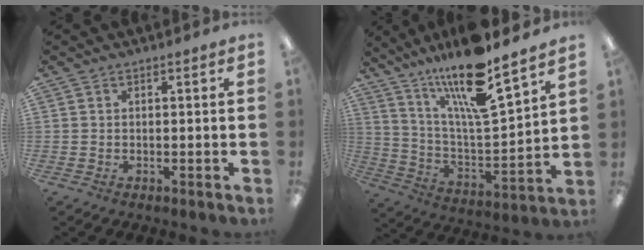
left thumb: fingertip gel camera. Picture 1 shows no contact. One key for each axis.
{"total": 18.4, "fx": 14.6, "fy": 2.6, "fz": 10.8, "tx": -0.208, "ty": -0.091, "tz": 0.244}